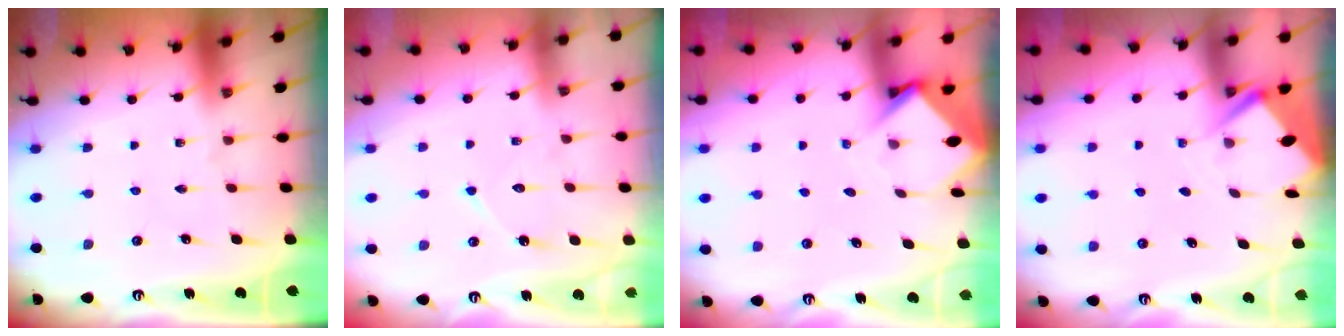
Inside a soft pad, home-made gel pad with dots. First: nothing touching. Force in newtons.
{"total": 7.2, "press": 7.2, "slide": 0.7}
{"total": 3.7, "press": 3.7, "slide": 0.2}
{"total": 2.7, "press": 2.7, "slide": 0.4}